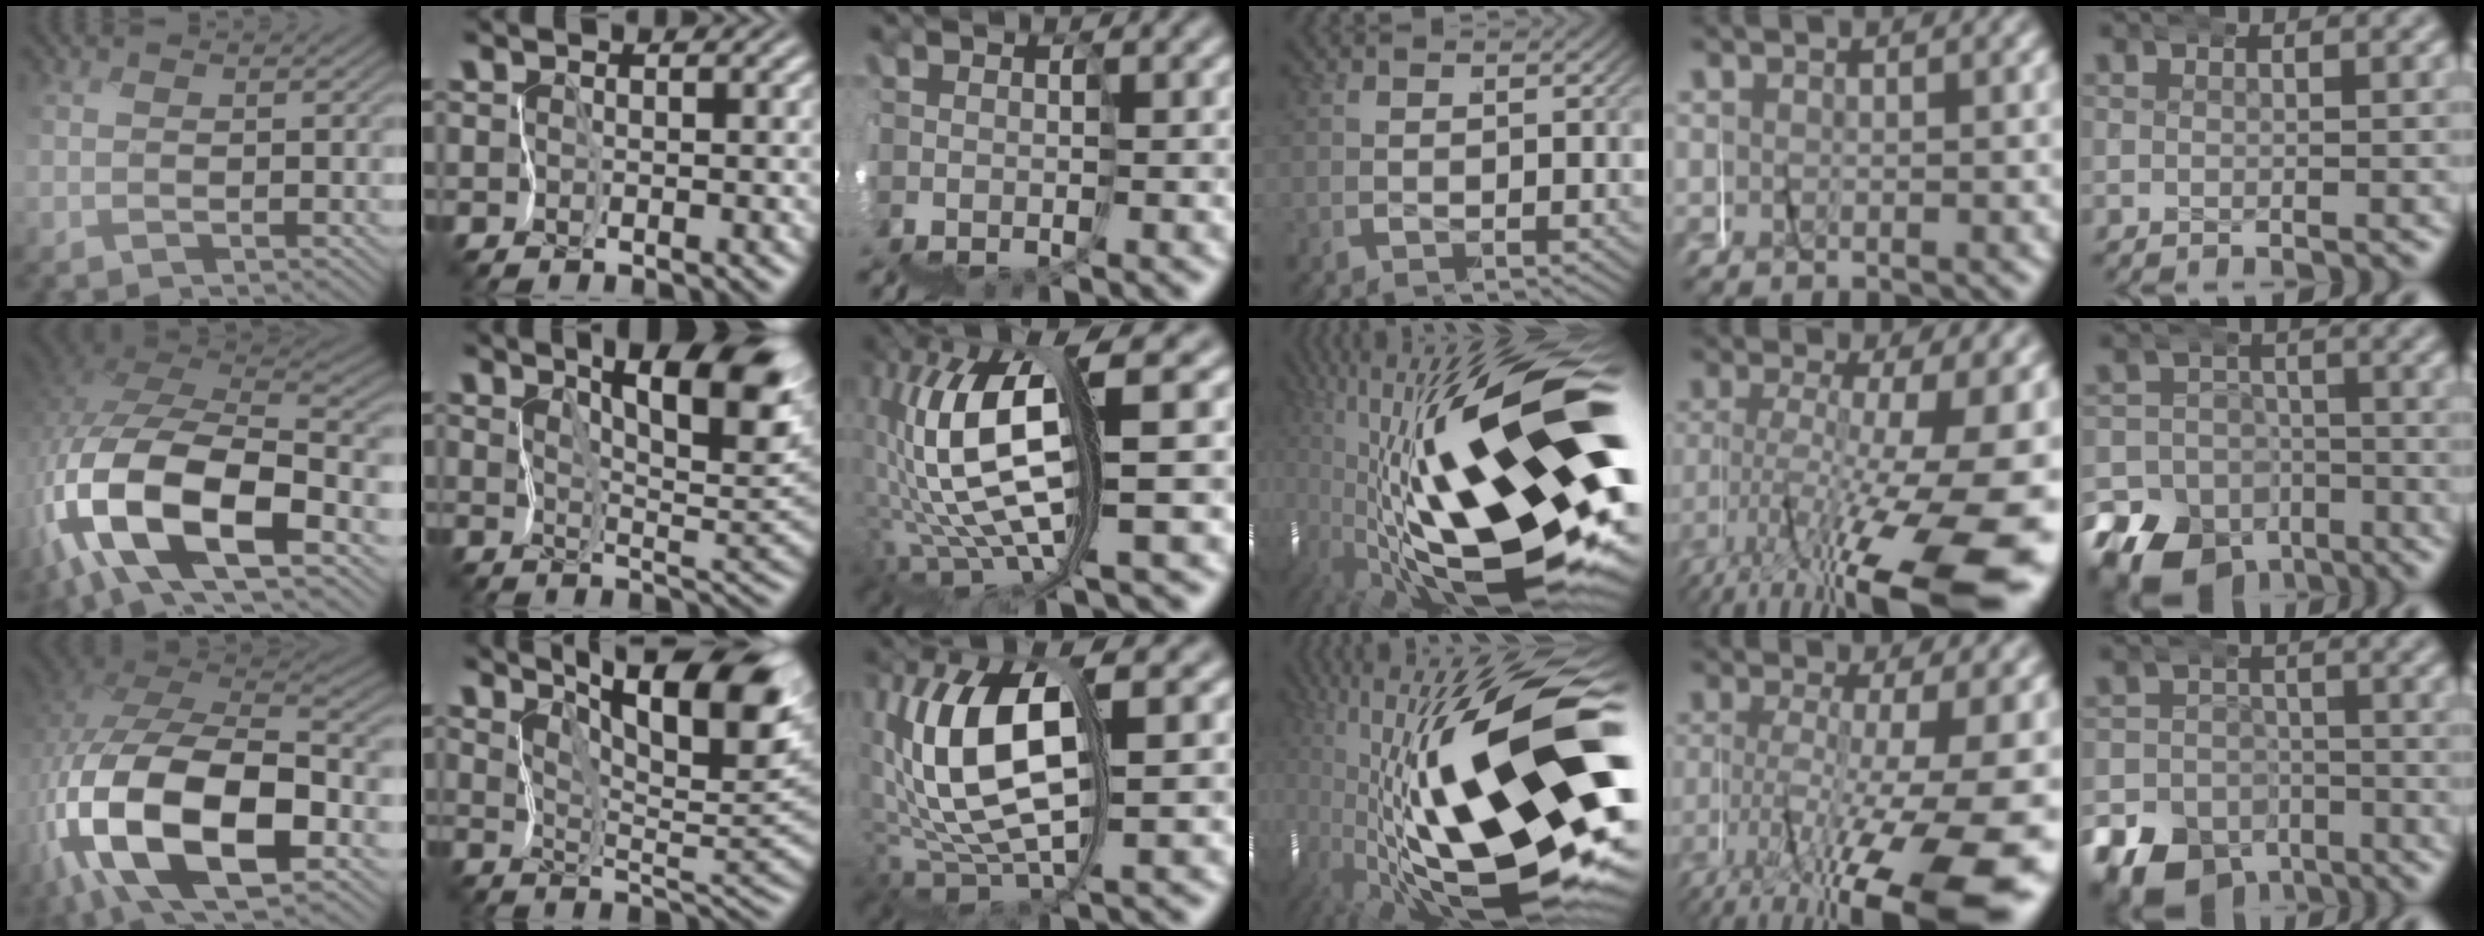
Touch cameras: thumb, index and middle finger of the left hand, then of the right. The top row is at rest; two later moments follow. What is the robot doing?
{"motion": "wrap", "object": "masking tape"}